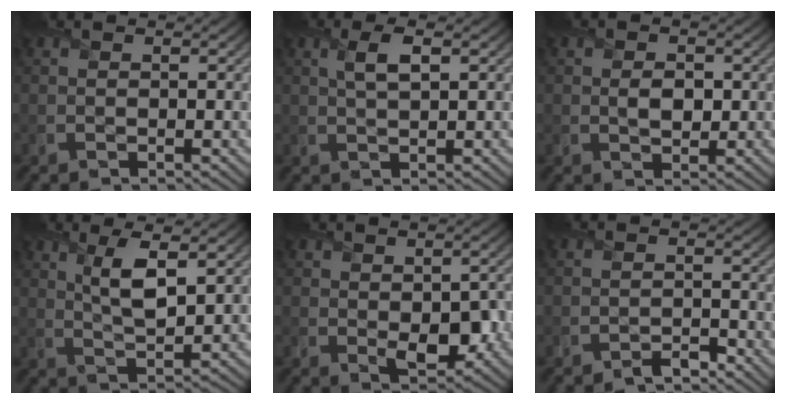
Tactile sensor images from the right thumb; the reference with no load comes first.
{"total": 3.0, "force": [1.2, 0.7, 2.6], "torque": [-0.055, 0.009, 0.022]}
{"total": 2.4, "force": [0.1, 1.5, 1.9], "torque": [-0.038, -0.004, -0.001]}
{"total": 5.8, "force": [2.5, 1.7, 4.9], "torque": [-0.103, -0.003, 0.047]}
{"total": 4.6, "force": [-0.7, 2.8, 3.7], "torque": [-0.059, -0.015, -0.006]}
{"total": 1.8, "force": [-1.6, 0.3, 0.7], "torque": [-0.010, 0.007, -0.030]}